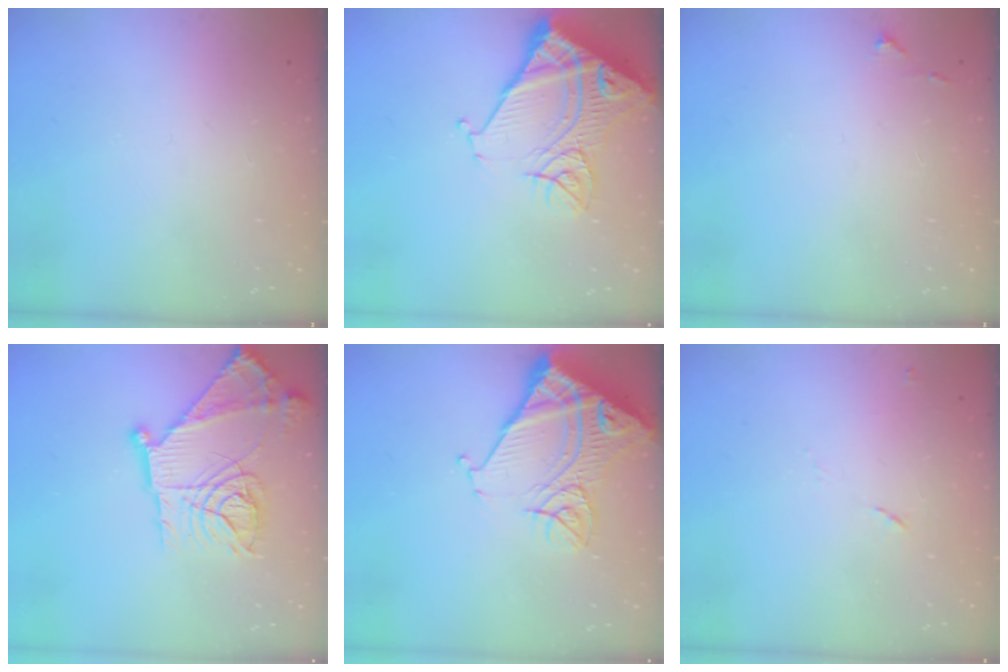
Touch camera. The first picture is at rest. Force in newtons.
{"total": 15.4, "press": 15.3, "slide": 1.8}
{"total": 4.3, "press": 4.2, "slide": 0.7}
{"total": 22.2, "press": 22.1, "slide": 2.3}
{"total": 15.4, "press": 15.3, "slide": 1.8}
{"total": 7.4, "press": 7.4, "slide": 0.7}